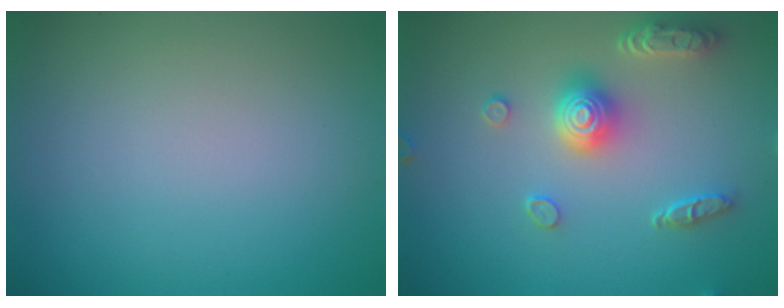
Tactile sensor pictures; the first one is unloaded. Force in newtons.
{"total": 4.5, "press": 3.8, "slide": 2.5}